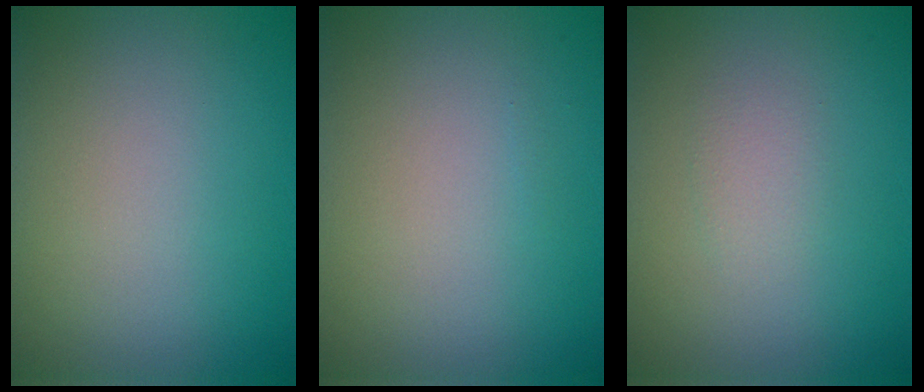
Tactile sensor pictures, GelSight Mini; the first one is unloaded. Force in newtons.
{"total": 0.0}
{"total": 1.1, "press": 1.1, "slide": 0.1}